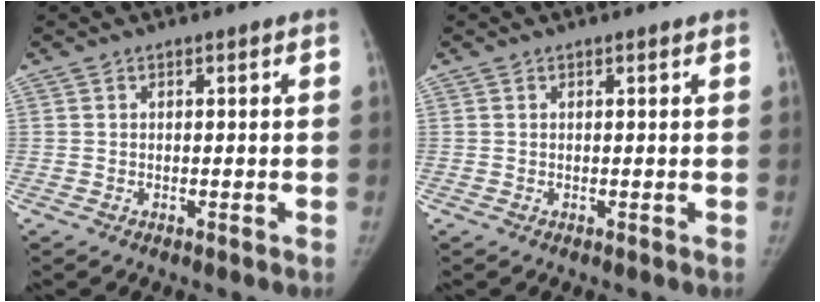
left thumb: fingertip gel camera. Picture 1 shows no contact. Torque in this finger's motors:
{"motor_torque": [-0.16, -0.05, 0.28, 0.14, -0.01]}